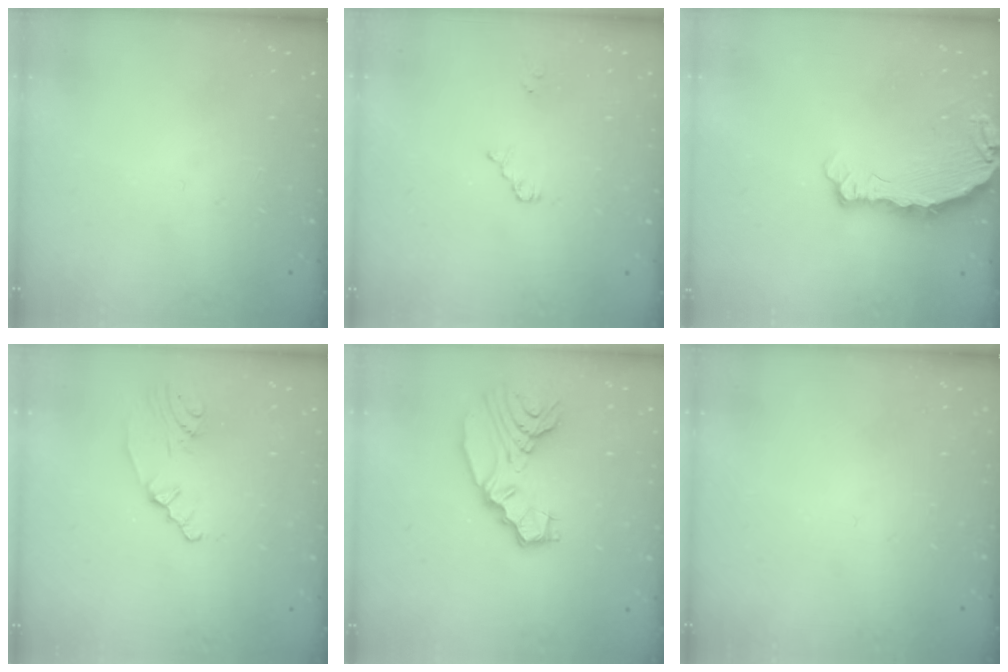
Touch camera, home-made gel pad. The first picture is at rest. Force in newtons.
{"total": 2.5, "press": 2.5, "slide": 0.3}
{"total": 5.3, "press": 5.1, "slide": 1.3}
{"total": 2.2, "press": 1.9, "slide": 1.0}
{"total": 10.8, "press": 10.7, "slide": 1.0}
{"total": 0.0}